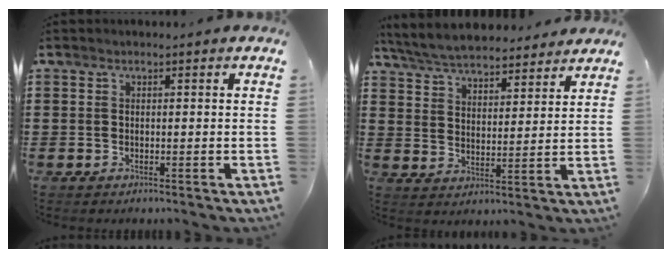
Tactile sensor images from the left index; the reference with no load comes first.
{"total": 5.8, "force": [5.7, 0.6, 1.1], "torque": [-0.048, -0.026, 0.101]}